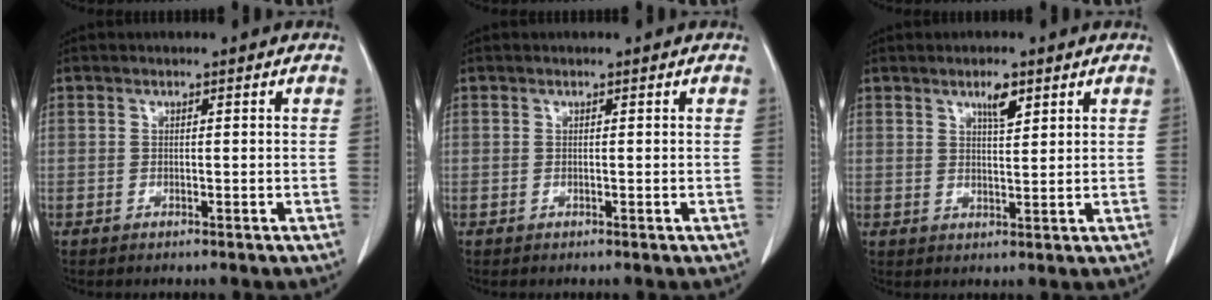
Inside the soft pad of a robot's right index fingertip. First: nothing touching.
{"total": 0.0}
{"total": 3.2, "force": [2.0, 0.8, 2.4], "torque": [-0.044, -0.001, 0.034]}